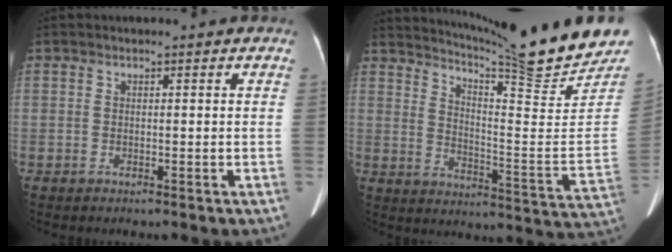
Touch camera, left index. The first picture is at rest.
{"total": 19.8, "force": [18.2, -0.6, 7.6], "torque": [-0.121, -0.098, 0.243]}